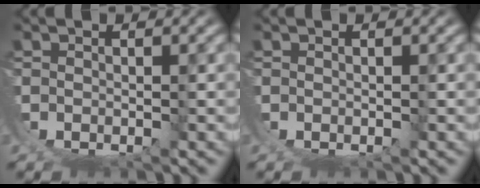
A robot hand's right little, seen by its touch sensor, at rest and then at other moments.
{"total": 0.0}